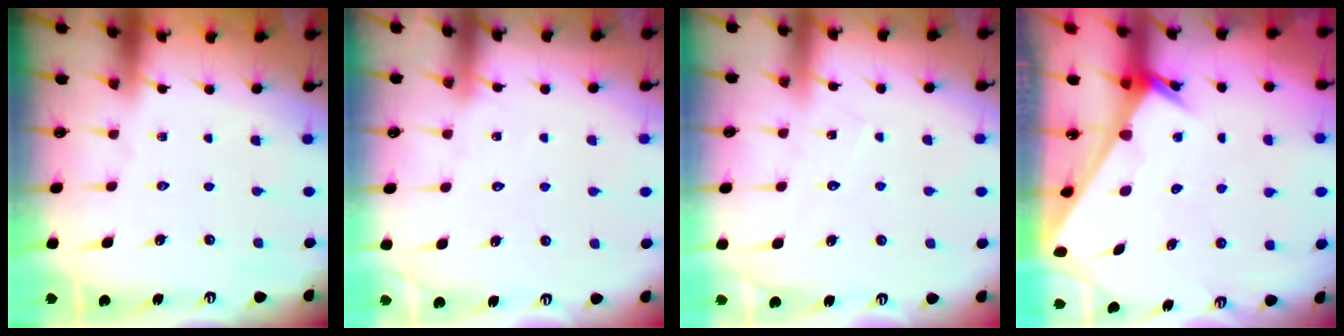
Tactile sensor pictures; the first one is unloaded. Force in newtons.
{"total": 5.9, "press": 5.9, "slide": 0.5}
{"total": 6.8, "press": 6.8, "slide": 0.4}
{"total": 2.1, "press": 2.1, "slide": 0.1}